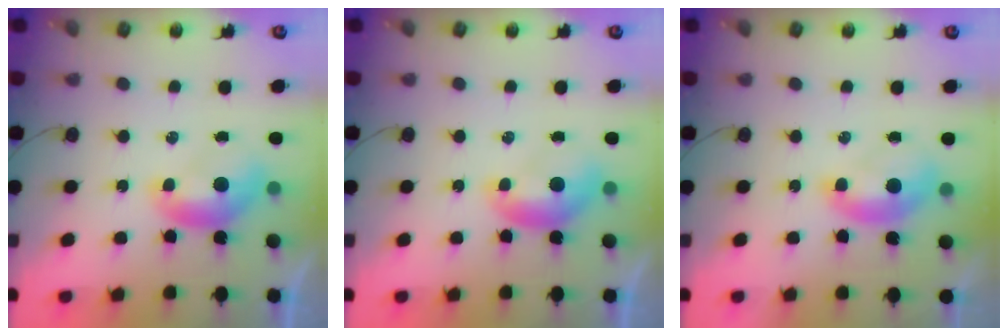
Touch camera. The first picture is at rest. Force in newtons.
{"total": 0.0}
{"total": 1.7, "press": 1.5, "slide": 0.6}